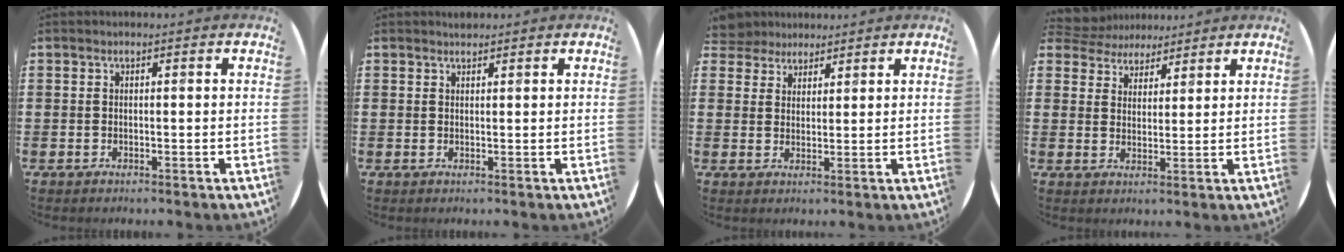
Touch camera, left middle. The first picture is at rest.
{"total": 1.0, "force": [0.9, 0.4, -0.1], "torque": [0.009, -0.001, 0.017]}
{"total": 3.9, "force": [3.6, 1.4, -0.4], "torque": [-0.007, -0.004, 0.070]}
{"total": 4.3, "force": [3.8, 2.0, -0.2], "torque": [-0.016, -0.007, 0.070]}